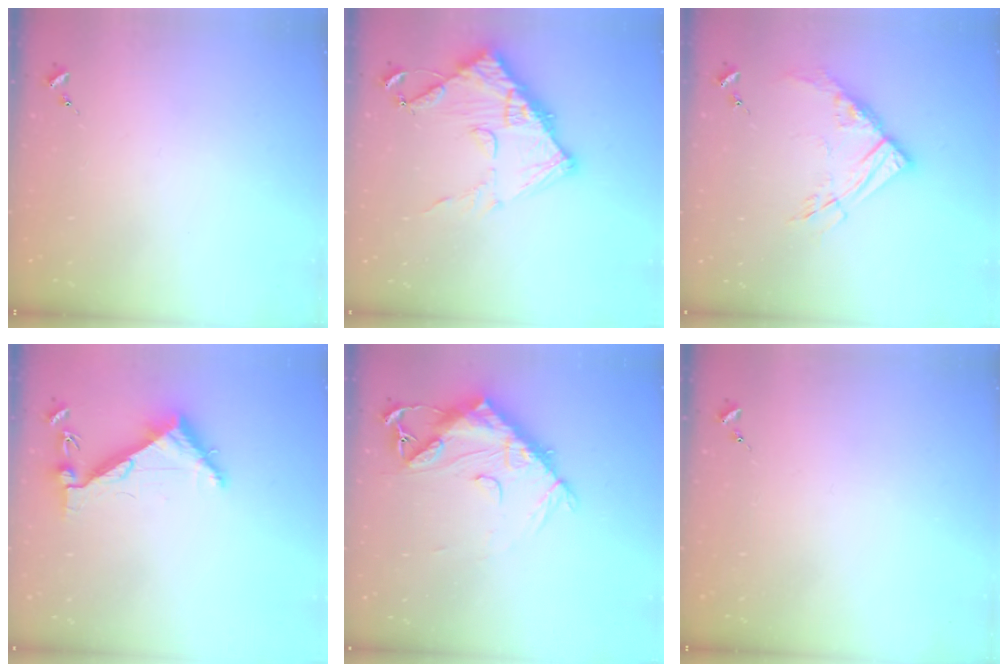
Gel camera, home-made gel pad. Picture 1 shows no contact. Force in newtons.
{"total": 14.5, "press": 14.5, "slide": 1.4}
{"total": 12.7, "press": 12.6, "slide": 1.3}
{"total": 6.3, "press": 6.2, "slide": 0.7}
{"total": 14.3, "press": 14.2, "slide": 1.3}
{"total": 0.0}